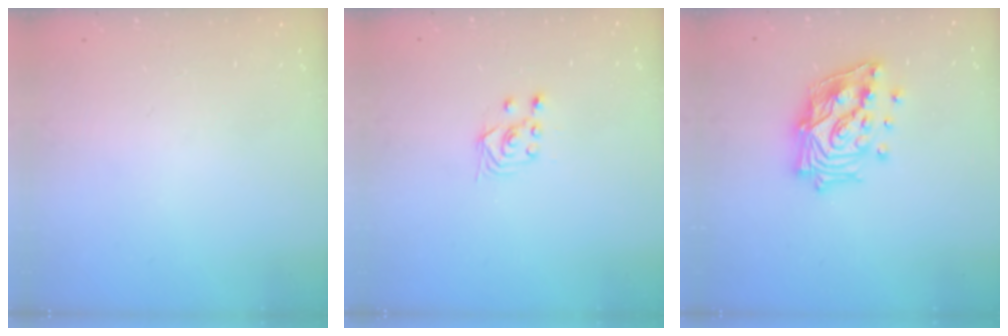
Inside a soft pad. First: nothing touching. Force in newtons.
{"total": 2.8, "press": 2.4, "slide": 1.4}
{"total": 18.9, "press": 18.7, "slide": 2.6}